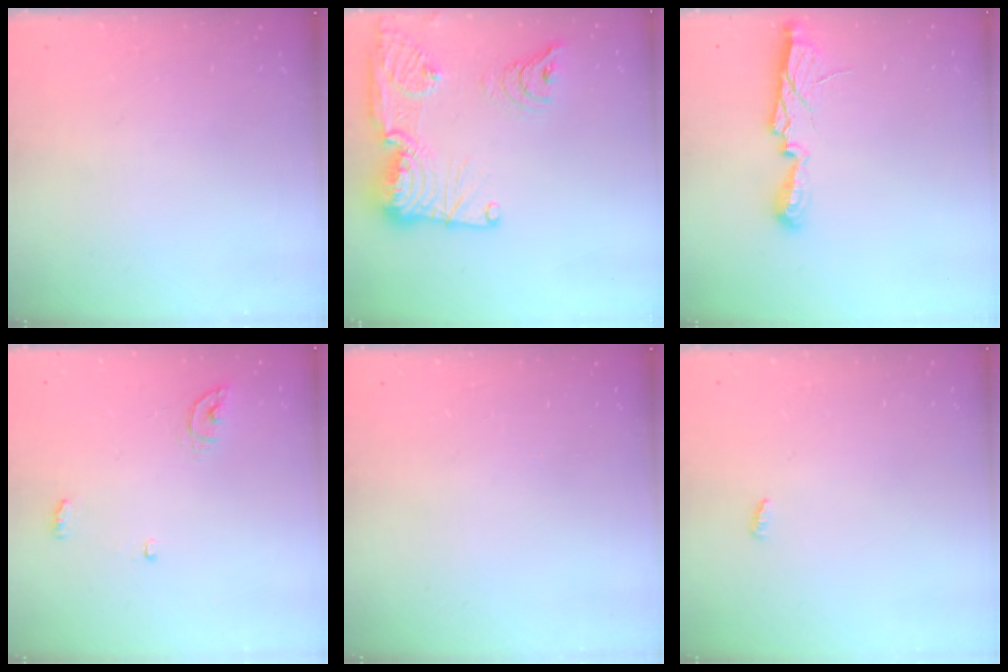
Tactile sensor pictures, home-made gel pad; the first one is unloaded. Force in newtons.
{"total": 27.4, "press": 26.4, "slide": 7.2}
{"total": 9.7, "press": 9.7, "slide": 0.9}
{"total": 4.8, "press": 4.8, "slide": 0.4}
{"total": 0.0}
{"total": 2.7, "press": 2.7, "slide": 0.2}